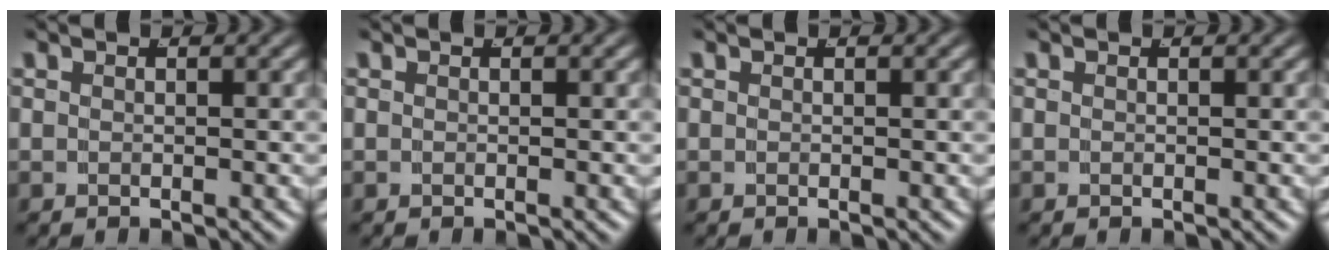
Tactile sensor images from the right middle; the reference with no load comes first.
{"total": 0.0}
{"total": 0.0}
{"total": 0.0}